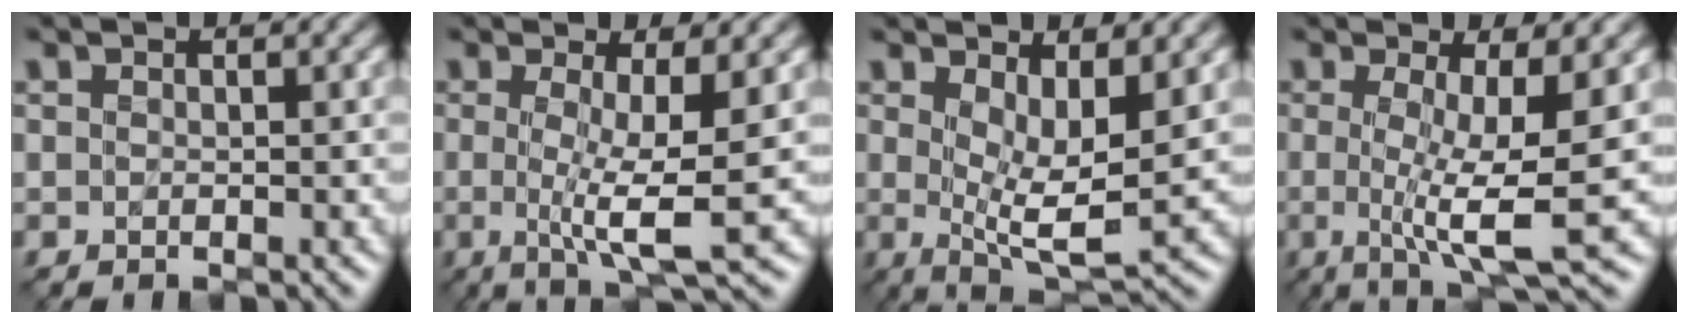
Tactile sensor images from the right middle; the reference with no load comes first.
{"total": 4.3, "force": [-0.3, 0.0, 4.3], "torque": [-0.075, -0.009, -0.008]}
{"total": 4.6, "force": [1.0, 1.4, 4.3], "torque": [-0.081, -0.017, 0.021]}
{"total": 5.4, "force": [-0.5, 0.3, 5.4], "torque": [-0.090, -0.010, -0.012]}